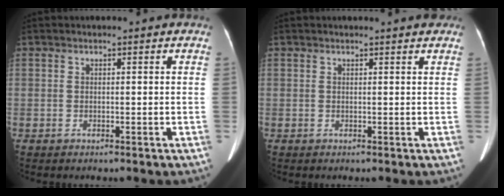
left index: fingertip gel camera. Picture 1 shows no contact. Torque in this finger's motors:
{"motor_torque": [0.55, -0.93, -0.01, 0.00]}